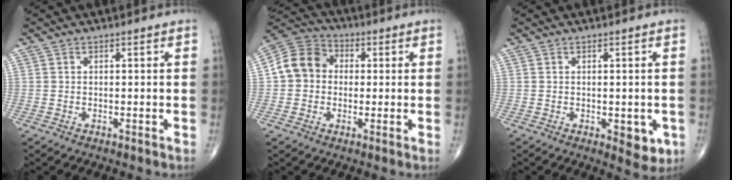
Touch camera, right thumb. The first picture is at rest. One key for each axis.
{"total": 9.7, "fx": 0.5, "fy": 8.4, "fz": 4.8, "tx": -0.073, "ty": 0.026, "tz": -0.006}
{"total": 4.7, "fx": -1.1, "fy": 2.4, "fz": 3.9, "tx": -0.028, "ty": -0.008, "tz": -0.007}